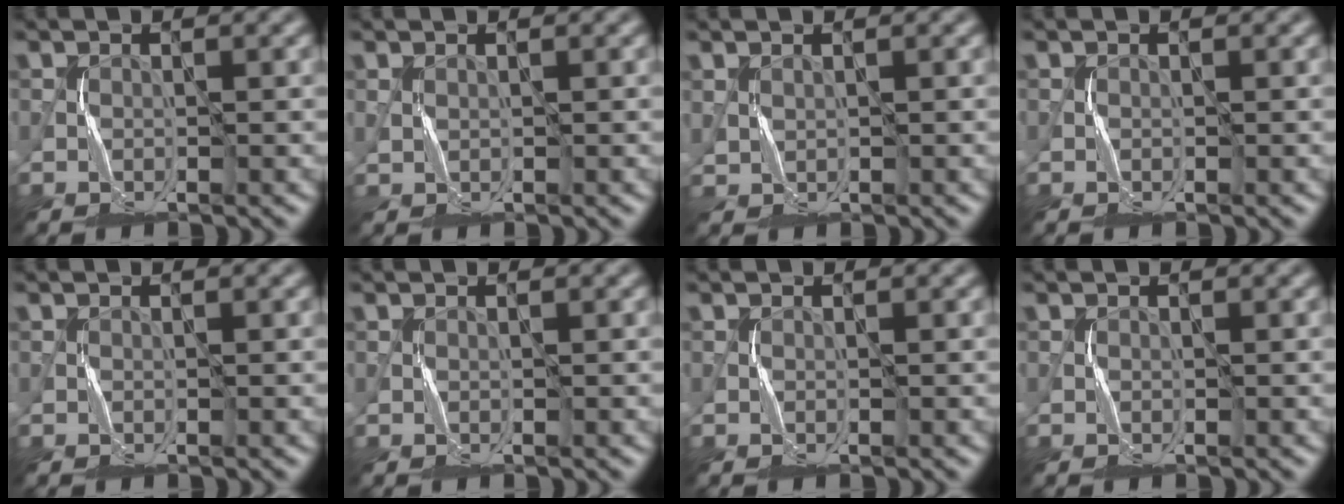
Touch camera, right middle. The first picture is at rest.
{"total": 0.0}
{"total": 0.6, "force": [0.5, 0.2, 0.2], "torque": [-0.010, -0.005, 0.016]}
{"total": 0.0}
{"total": 0.0}
{"total": 0.0}
{"total": 0.0}
{"total": 0.0}